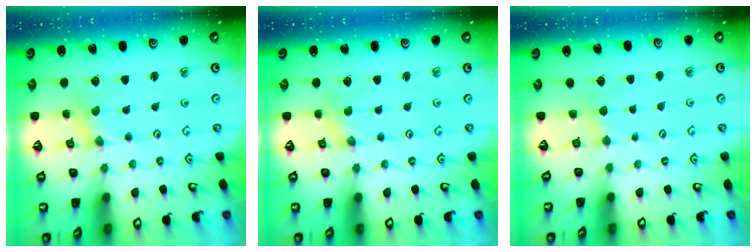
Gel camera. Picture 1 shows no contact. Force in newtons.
{"total": 0.0}
{"total": 2.8, "press": 2.8, "slide": 0.3}